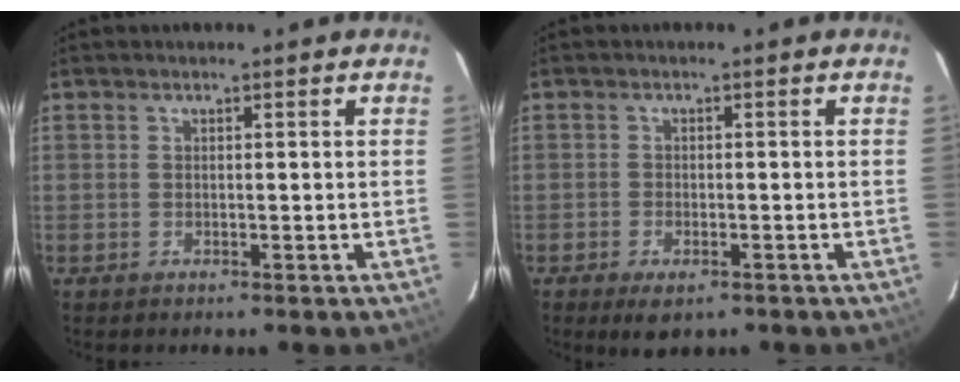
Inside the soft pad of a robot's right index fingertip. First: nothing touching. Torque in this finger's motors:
{"motor_torque": [0.39, -0.39, 0.12, 0.02]}